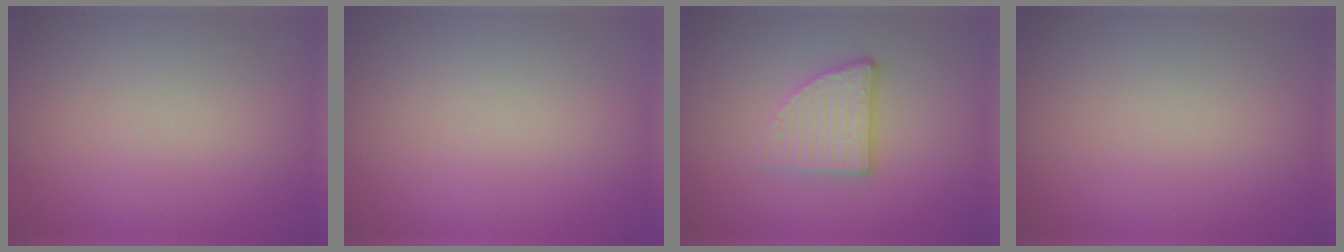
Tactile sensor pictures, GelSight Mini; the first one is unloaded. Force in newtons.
{"total": 0.0}
{"total": 3.3, "press": 2.8, "slide": 1.8}
{"total": 0.0}